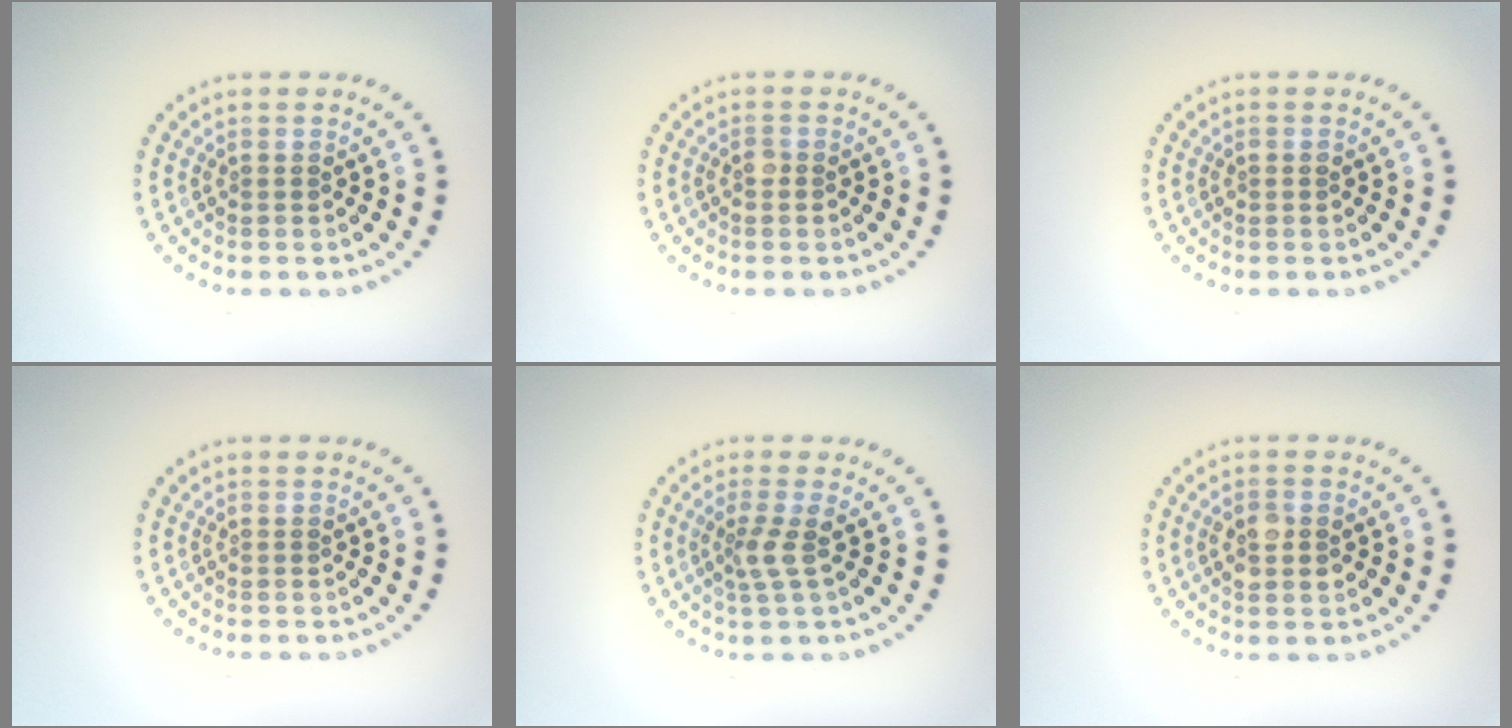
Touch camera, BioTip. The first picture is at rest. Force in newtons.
{"total": 0.6, "press": 0.5, "slide": 0.3}
{"total": 0.7, "press": 0.6, "slide": 0.2}
{"total": 0.0}
{"total": 1.9, "press": 1.4, "slide": 1.3}
{"total": 2.8, "press": 2.8, "slide": 0.1}